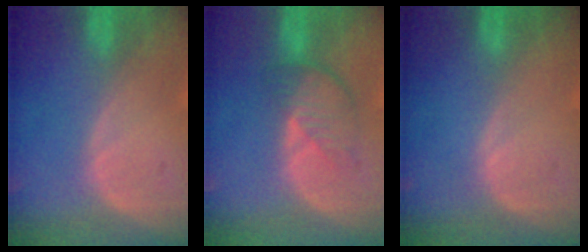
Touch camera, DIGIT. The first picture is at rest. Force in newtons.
{"total": 4.6, "press": 4.2, "slide": 2.0}
{"total": 0.0}